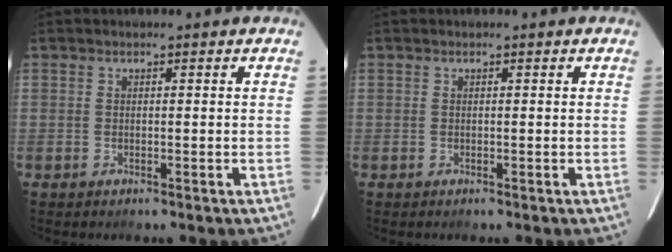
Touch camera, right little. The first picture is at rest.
{"total": 0.0}